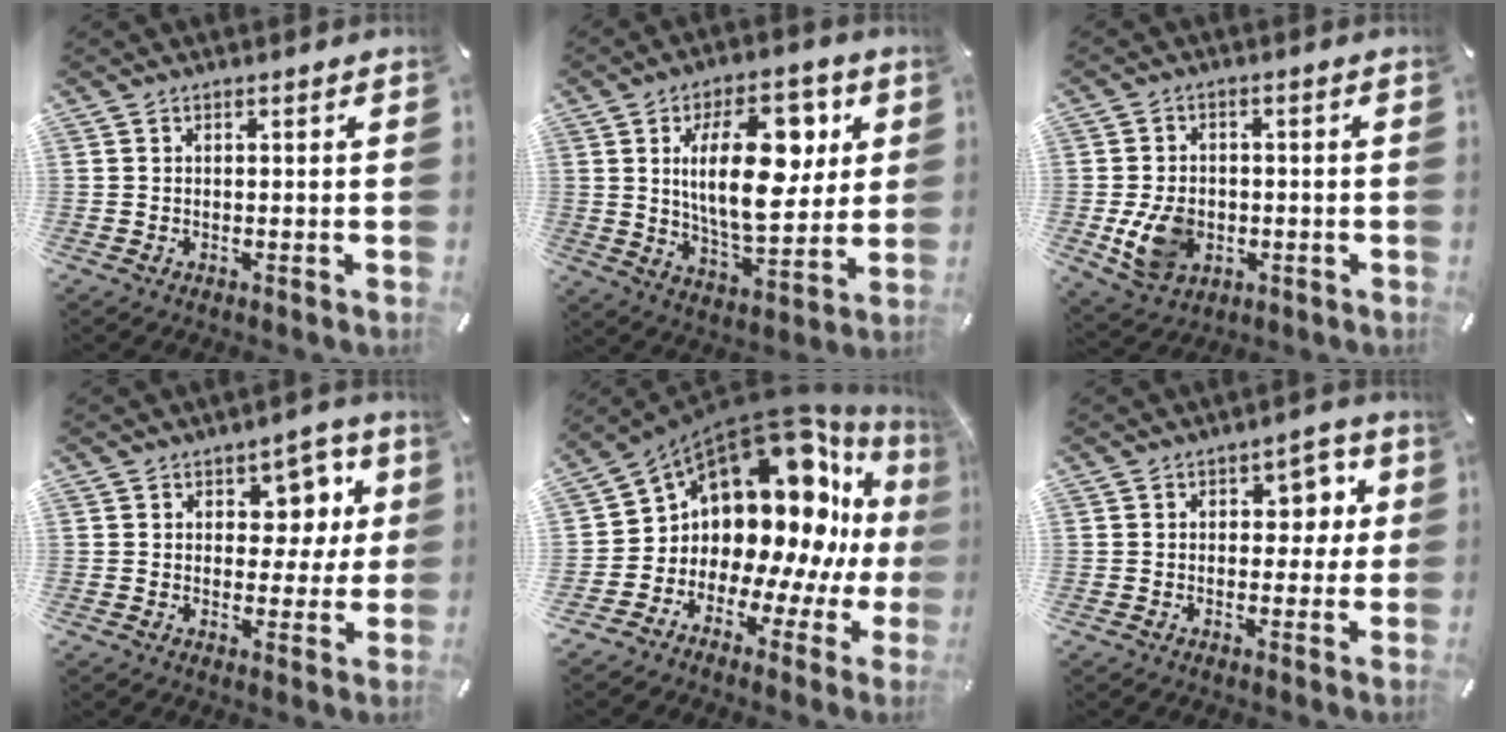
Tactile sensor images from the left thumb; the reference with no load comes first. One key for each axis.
{"total": 20.4, "fx": 5.0, "fy": 10.5, "fz": 16.7, "tx": -0.275, "ty": -0.005, "tz": 0.076}
{"total": 9.2, "fx": -1.7, "fy": 7.3, "fz": 5.3, "tx": -0.112, "ty": 0.003, "tz": -0.029}
{"total": 8.6, "fx": 3.4, "fy": 6.3, "fz": 4.7, "tx": -0.046, "ty": -0.016, "tz": 0.056}
{"total": 18.0, "fx": 7.9, "fy": 11.4, "fz": 11.5, "tx": -0.180, "ty": -0.102, "tz": 0.150}
{"total": 6.8, "fx": 1.4, "fy": 4.9, "fz": 4.5, "tx": -0.041, "ty": -0.004, "tz": 0.013}